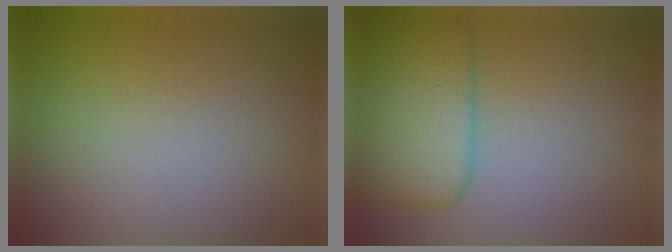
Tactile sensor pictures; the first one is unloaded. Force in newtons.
{"total": 6.5, "press": 6.4, "slide": 0.2}